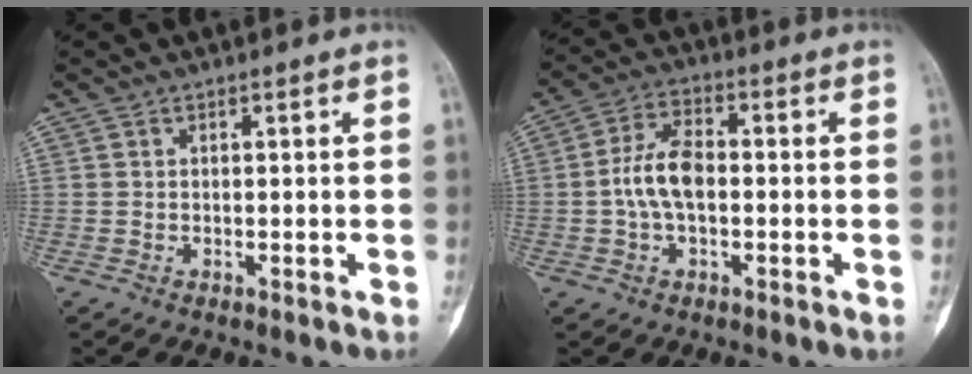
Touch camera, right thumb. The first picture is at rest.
{"total": 8.1, "force": [-0.7, 4.4, 6.8], "torque": [-0.134, 0.022, -0.019]}